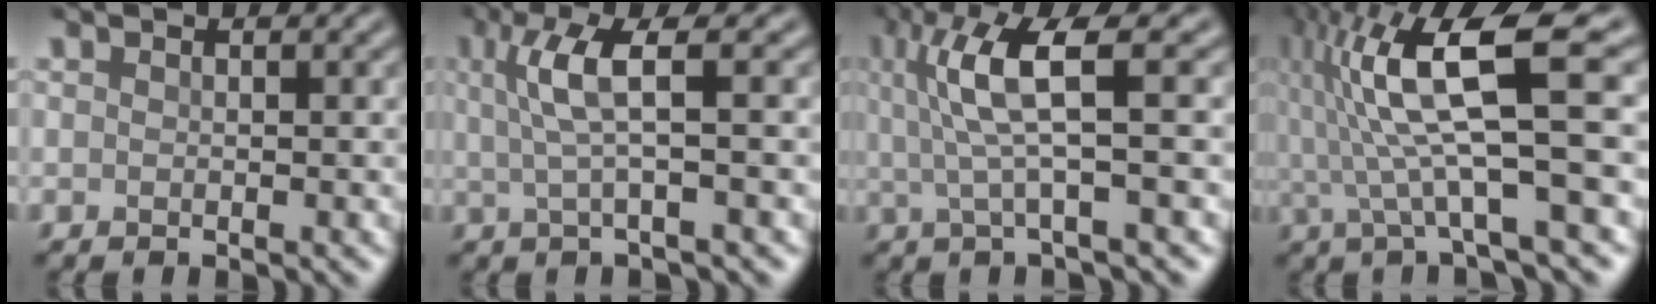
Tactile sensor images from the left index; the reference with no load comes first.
{"total": 3.8, "force": [0.6, 0.4, 3.7], "torque": [-0.078, 0.002, 0.023]}
{"total": 5.6, "force": [1.1, 0.7, 5.5], "torque": [-0.117, 0.001, 0.029]}
{"total": 9.9, "force": [1.1, 1.6, 9.7], "torque": [-0.183, 0.014, 0.030]}